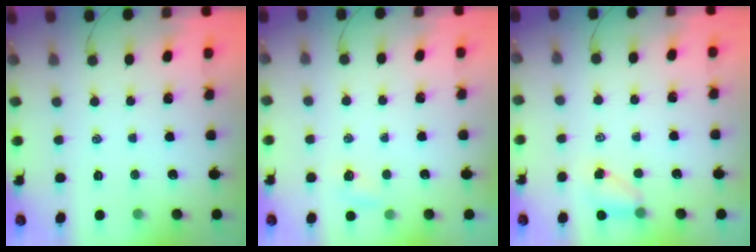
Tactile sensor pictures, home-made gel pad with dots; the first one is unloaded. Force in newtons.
{"total": 4.3, "press": 4.1, "slide": 1.3}
{"total": 3.4, "press": 3.4, "slide": 0.6}